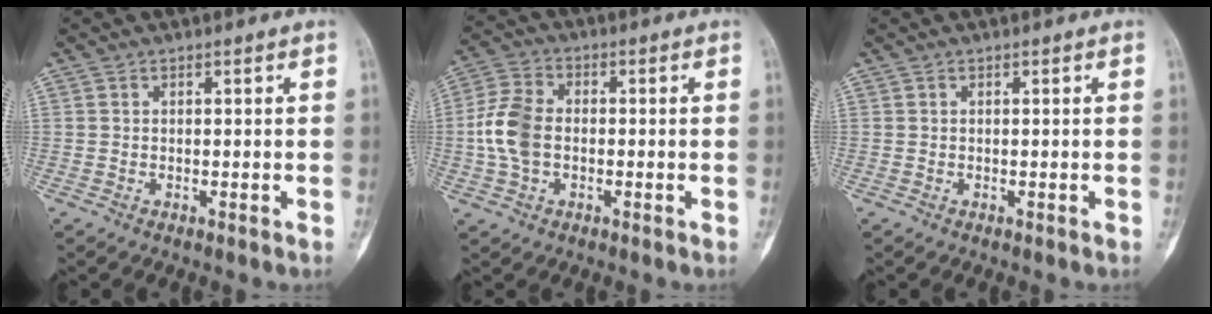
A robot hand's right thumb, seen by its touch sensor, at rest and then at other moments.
{"total": 8.9, "force": [-0.8, 5.9, 6.6], "torque": [-0.135, 0.019, -0.025]}
{"total": 0.0}